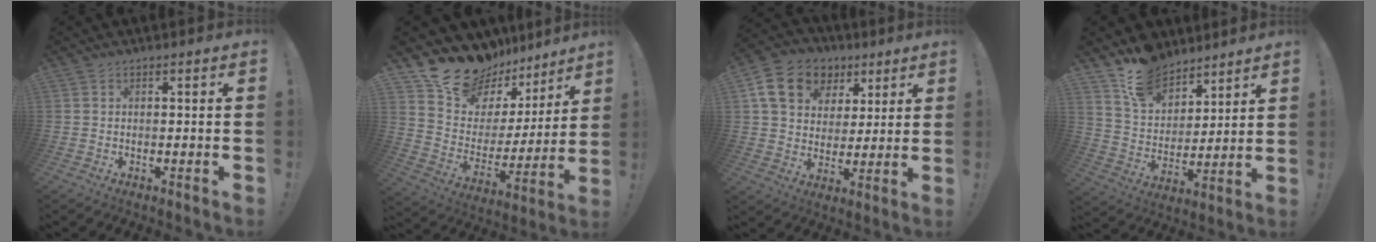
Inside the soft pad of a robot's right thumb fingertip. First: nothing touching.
{"total": 16.6, "force": [15.0, 6.8, 1.9], "torque": [-0.047, -0.135, 0.288]}
{"total": 15.6, "force": [7.1, 11.9, 7.1], "torque": [-0.097, -0.027, 0.140]}
{"total": 14.1, "force": [11.1, 7.9, 3.5], "torque": [-0.066, -0.083, 0.213]}